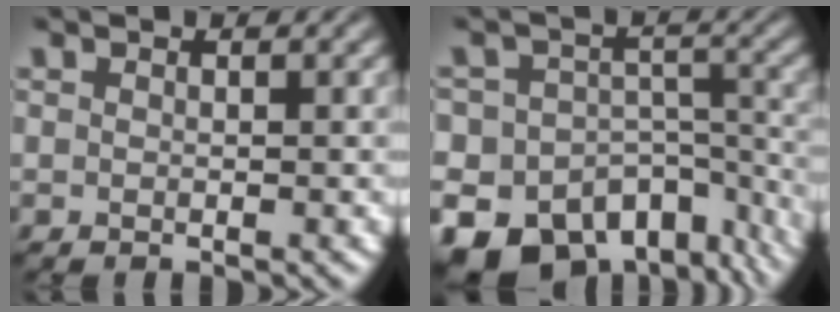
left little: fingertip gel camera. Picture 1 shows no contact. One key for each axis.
{"total": 16.6, "fx": -11.2, "fy": 10.8, "fz": 5.8, "tx": -0.103, "ty": -0.041, "tz": -0.131}